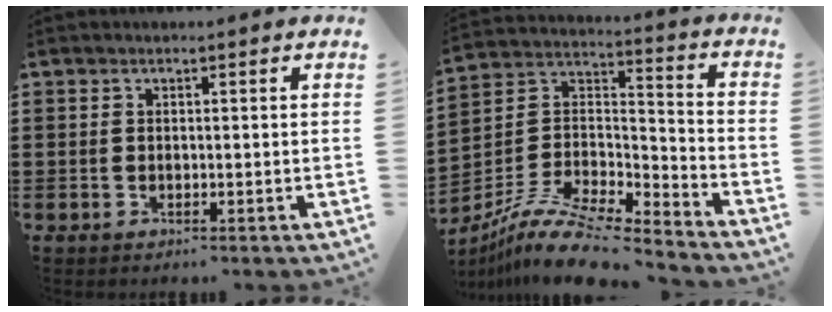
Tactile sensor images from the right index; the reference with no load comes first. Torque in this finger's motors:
{"motor_torque": [-1.14, 1.00, 0.59, 0.21]}